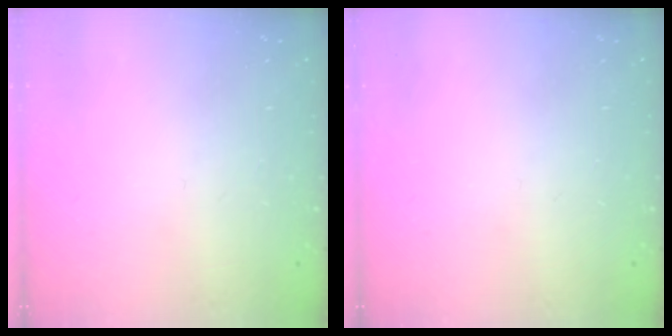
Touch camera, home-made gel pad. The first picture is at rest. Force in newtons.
{"total": 0.0}